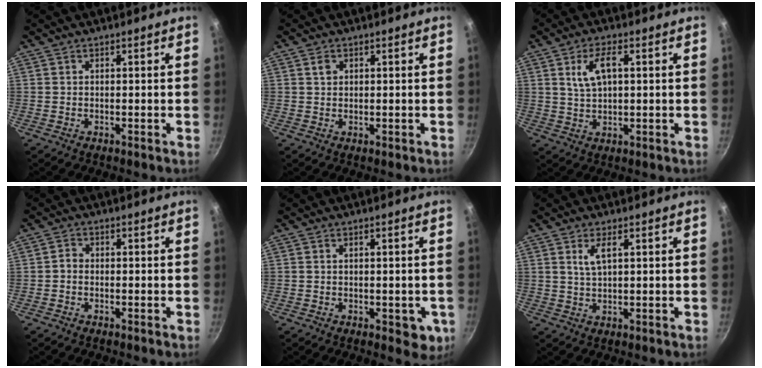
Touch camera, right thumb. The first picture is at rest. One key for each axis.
{"total": 1.7, "fx": 0.7, "fy": 1.4, "fz": 0.8, "tx": -0.007, "ty": 0.000, "tz": 0.011}
{"total": 6.4, "fx": 1.8, "fy": 3.0, "fz": 5.3, "tx": -0.093, "ty": 0.007, "tz": 0.038}
{"total": 1.5, "fx": -0.5, "fy": 1.2, "fz": 0.7, "tx": -0.010, "ty": 0.009, "tz": -0.014}
{"total": 4.7, "fx": -0.9, "fy": 2.7, "fz": 3.7, "tx": -0.025, "ty": 0.002, "tz": -0.007}
{"total": 3.7, "fx": 1.4, "fy": 1.3, "fz": 3.1, "tx": -0.057, "ty": -0.002, "tz": 0.032}